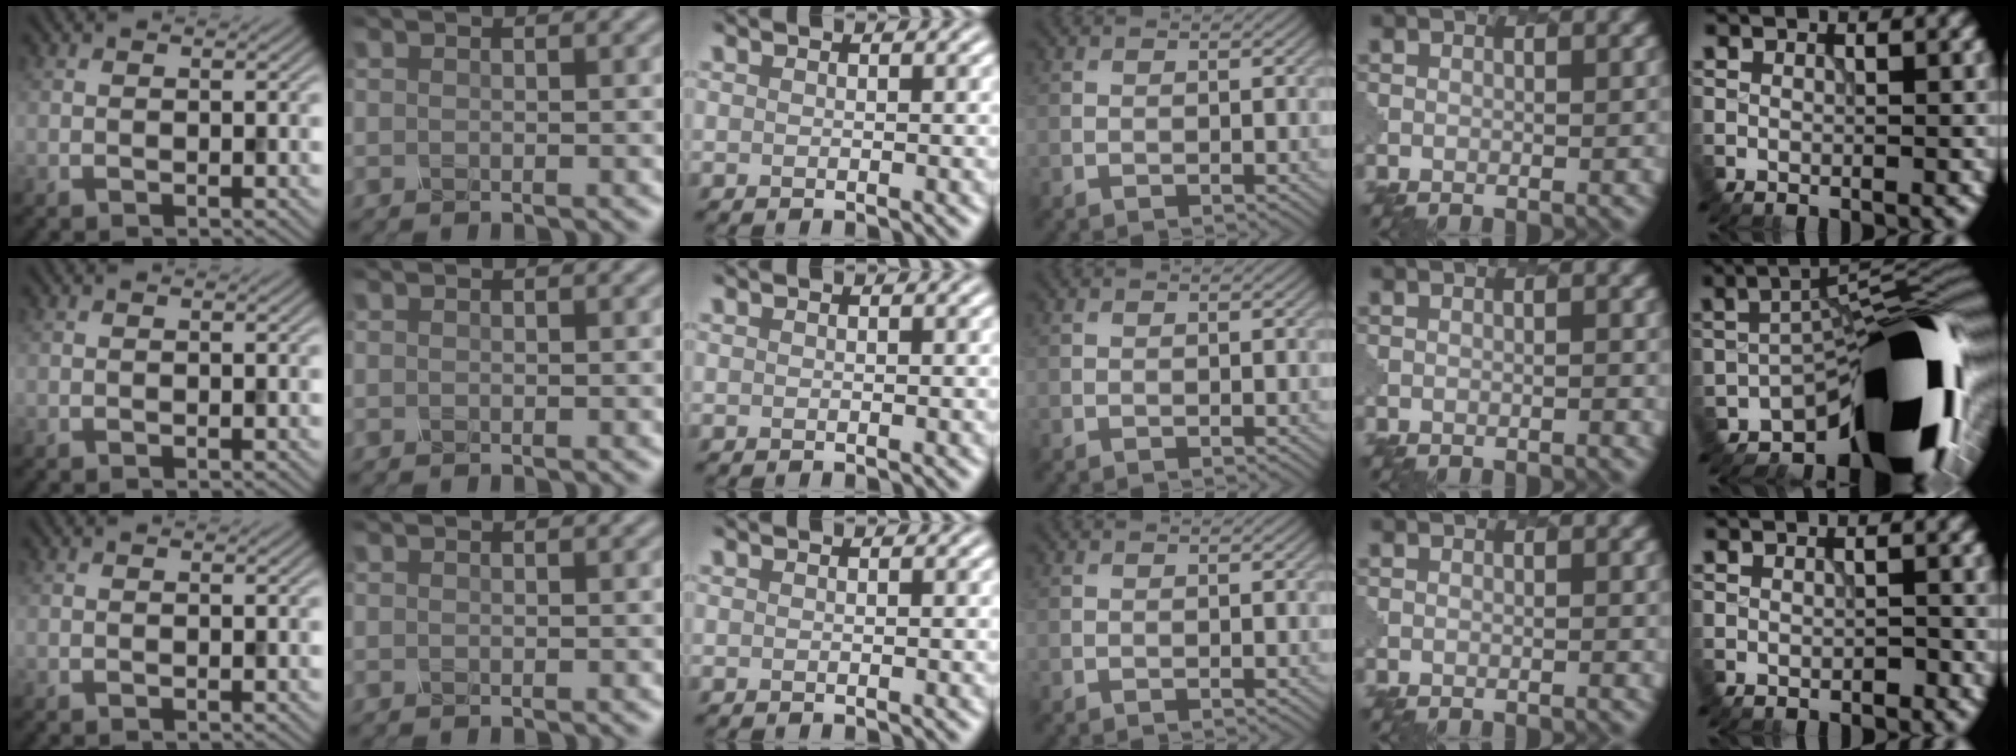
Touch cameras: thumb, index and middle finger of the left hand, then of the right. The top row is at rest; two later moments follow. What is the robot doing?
{"motion": "dispense", "object": "spray bottle"}